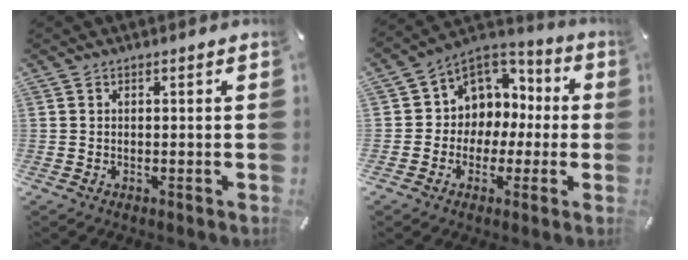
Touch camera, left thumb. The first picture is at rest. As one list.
[{"total": 8.2, "force": [0.4, 8.2, 0.4], "torque": [-0.017, -0.014, 0.016]}]